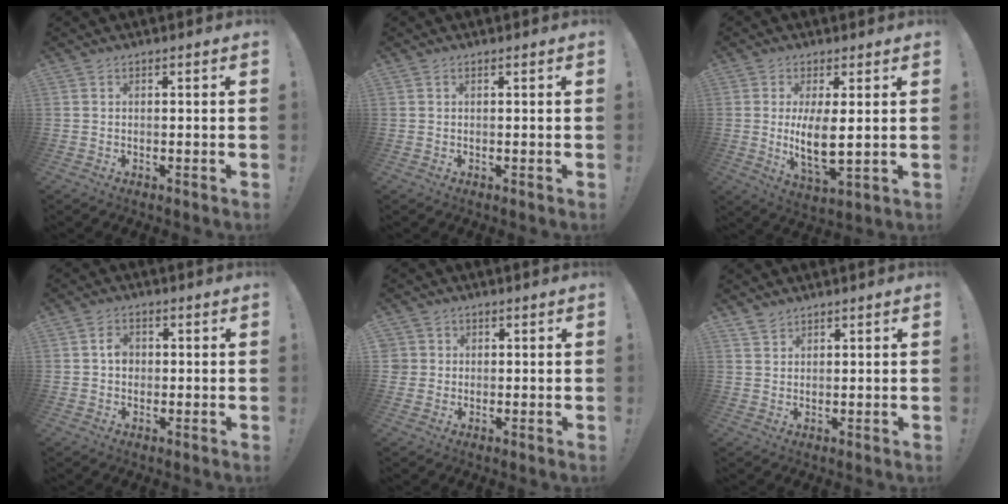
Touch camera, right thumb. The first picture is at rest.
{"total": 0.0}
{"total": 8.9, "force": [1.3, 3.1, 8.2], "torque": [-0.148, -0.024, 0.023]}
{"total": 4.0, "force": [0.1, 3.3, 2.3], "torque": [-0.026, 0.003, -0.001]}
{"total": 3.3, "force": [0.9, 3.2, 0.4], "torque": [-0.002, -0.001, 0.016]}
{"total": 2.8, "force": [2.5, 1.2, 0.4], "torque": [-0.003, -0.019, 0.047]}